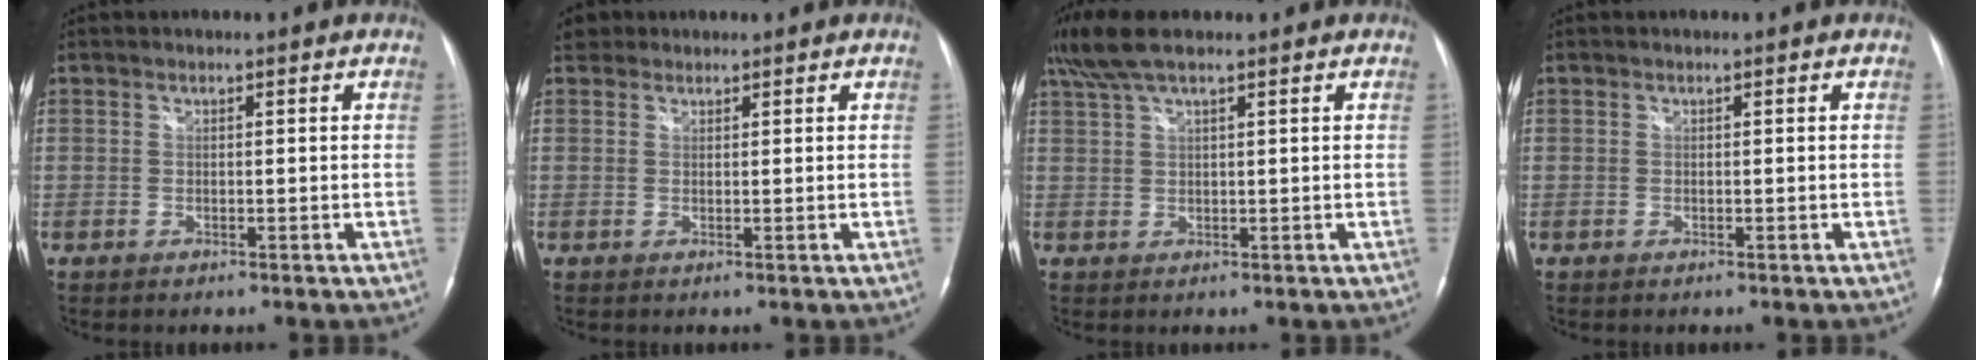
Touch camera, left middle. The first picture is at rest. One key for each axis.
{"total": 2.1, "fx": 1.5, "fy": 1.4, "fz": 0.0, "tx": -0.001, "ty": 0.016, "tz": 0.024}
{"total": 5.9, "fx": 4.4, "fy": 1.0, "fz": 3.7, "tx": -0.086, "ty": 0.028, "tz": 0.087}
{"total": 0.0}